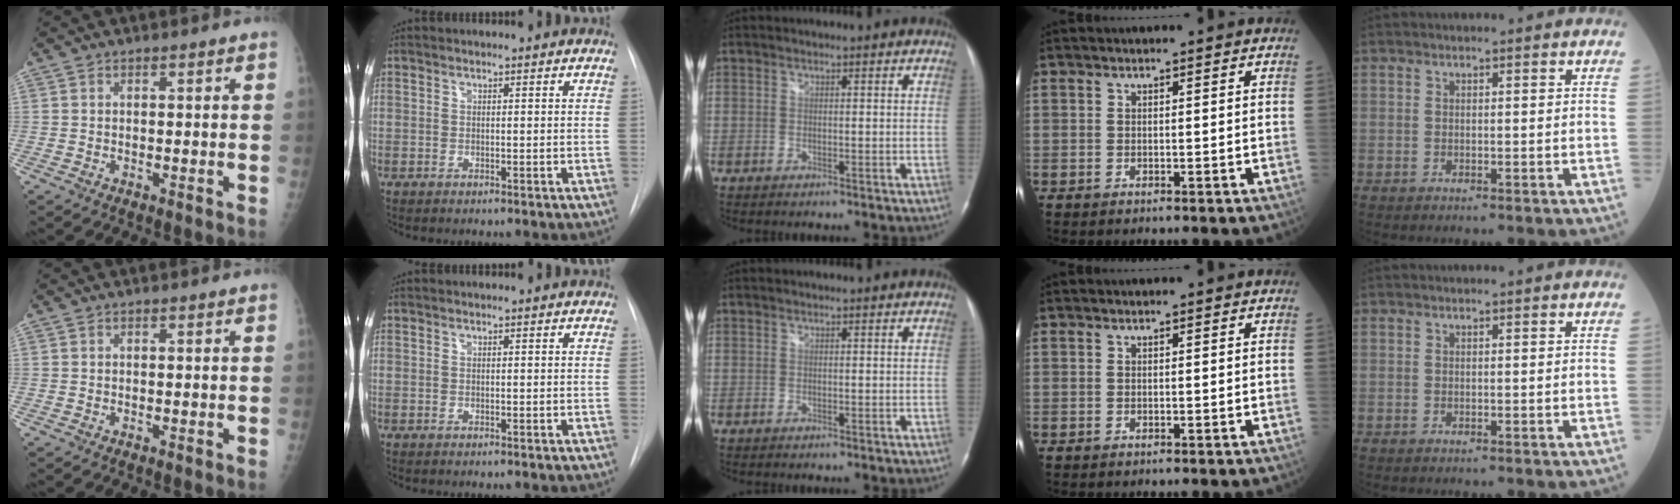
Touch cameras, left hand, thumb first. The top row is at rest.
{}